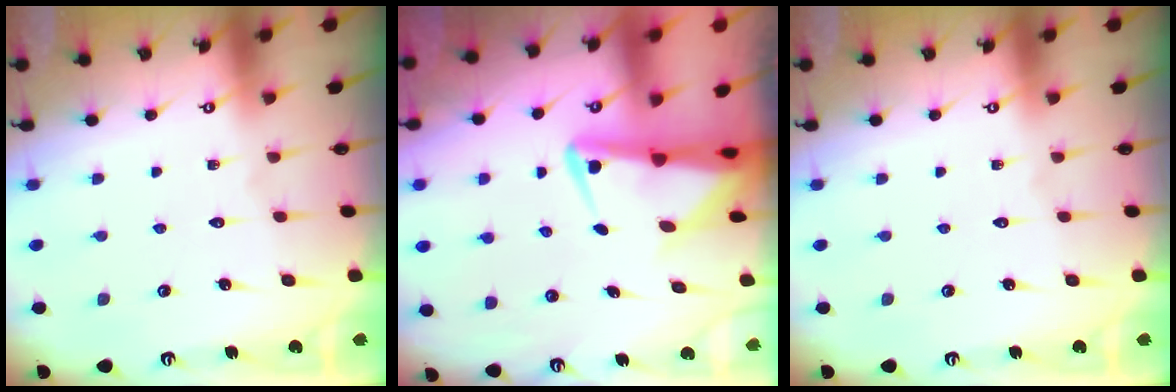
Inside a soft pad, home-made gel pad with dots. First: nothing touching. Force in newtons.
{"total": 4.5, "press": 4.4, "slide": 0.8}
{"total": 0.0}